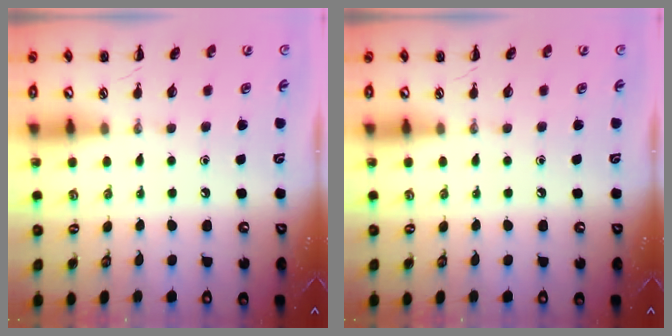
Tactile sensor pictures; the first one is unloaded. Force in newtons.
{"total": 0.0}